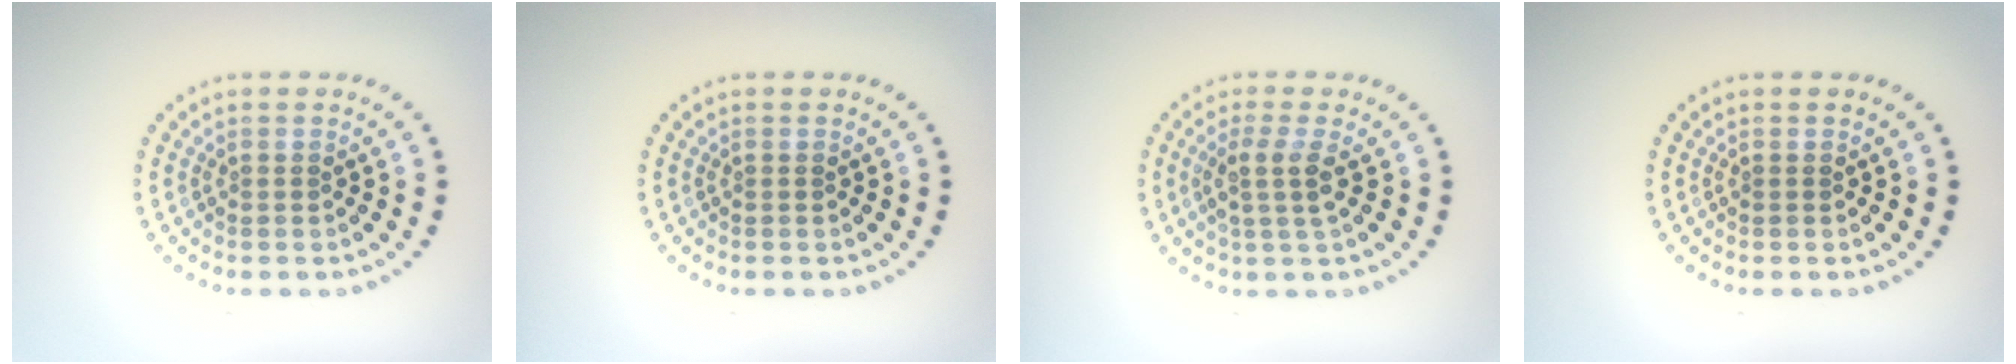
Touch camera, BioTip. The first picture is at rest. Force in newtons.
{"total": 0.0}
{"total": 2.4, "press": 2.0, "slide": 1.4}
{"total": 0.0}